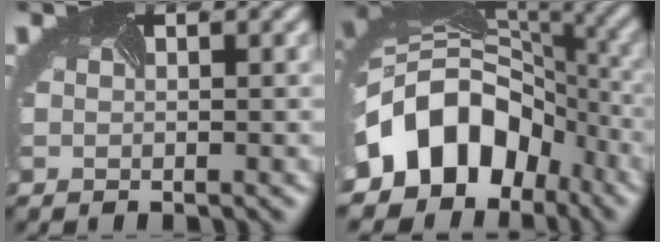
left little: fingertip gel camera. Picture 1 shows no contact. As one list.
[{"total": 11.0, "force": [-4.7, 8.5, 5.3], "torque": [-0.106, 0.005, -0.090]}]